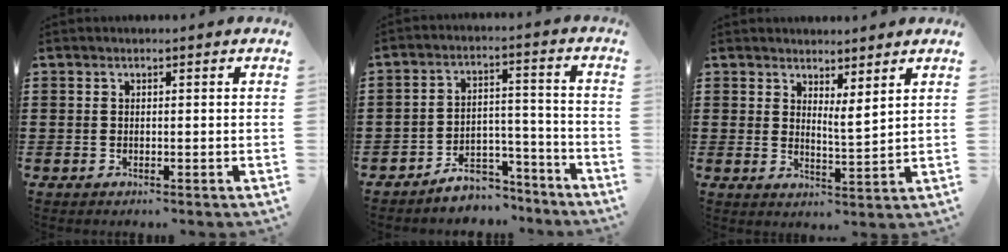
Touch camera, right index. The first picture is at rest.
{"total": 5.8, "force": [-5.2, 2.3, 1.2], "torque": [-0.018, 0.021, -0.099]}
{"total": 3.2, "force": [3.0, 0.2, 0.9], "torque": [-0.019, -0.013, 0.055]}